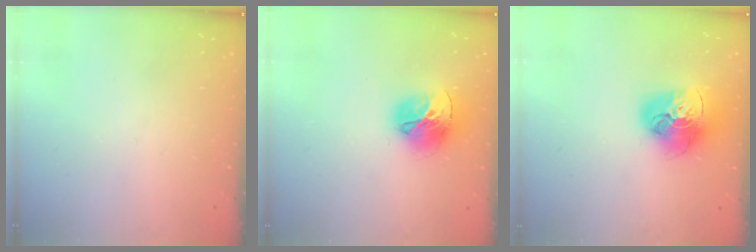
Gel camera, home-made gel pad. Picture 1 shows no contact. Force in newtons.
{"total": 16.0, "press": 15.9, "slide": 1.7}
{"total": 18.6, "press": 18.5, "slide": 2.1}